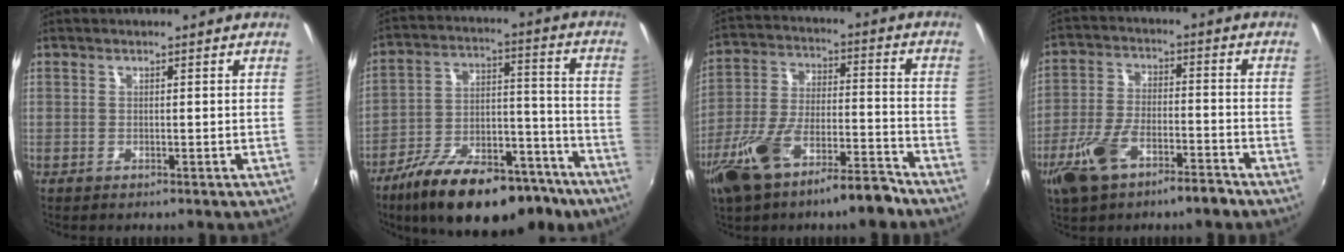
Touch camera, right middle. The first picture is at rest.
{"total": 23.5, "force": [-16.3, 9.6, 13.9], "torque": [-0.236, -0.004, -0.234]}
{"total": 16.1, "force": [-11.1, 5.0, 10.6], "torque": [-0.212, -0.009, -0.190]}
{"total": 11.9, "force": [-7.6, 4.4, 8.0], "torque": [-0.172, -0.012, -0.138]}